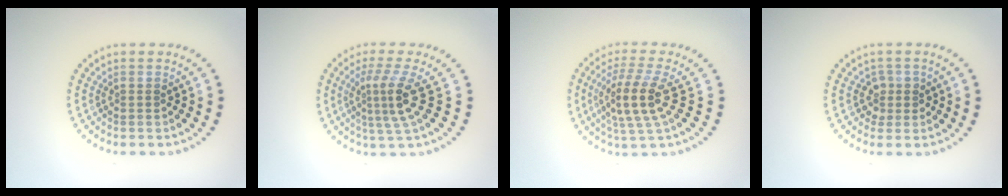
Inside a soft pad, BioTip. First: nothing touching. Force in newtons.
{"total": 3.7, "press": 2.6, "slide": 2.6}
{"total": 4.4, "press": 3.7, "slide": 2.3}
{"total": 1.8, "press": 1.5, "slide": 1.1}